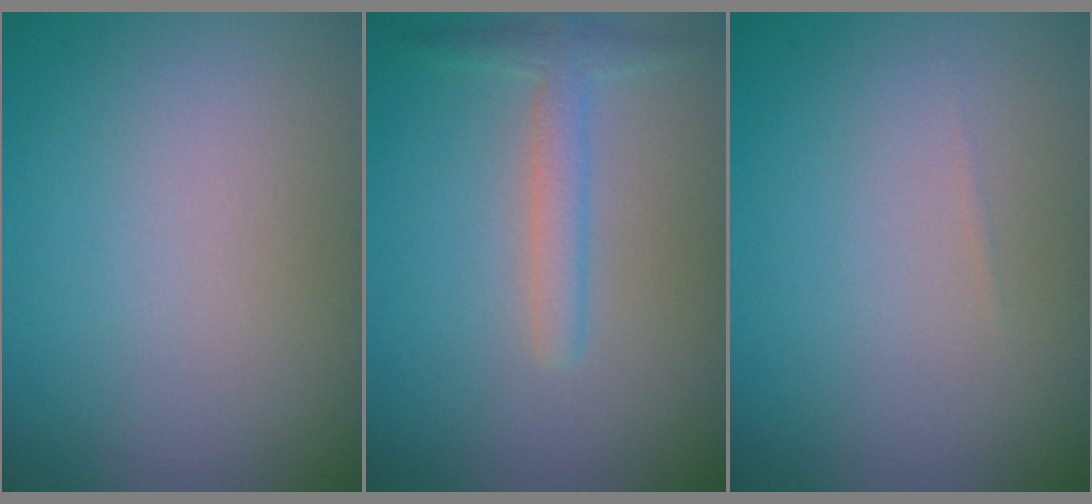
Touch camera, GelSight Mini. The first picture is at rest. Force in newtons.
{"total": 2.2, "press": 2.2, "slide": 0.1}
{"total": 0.0}